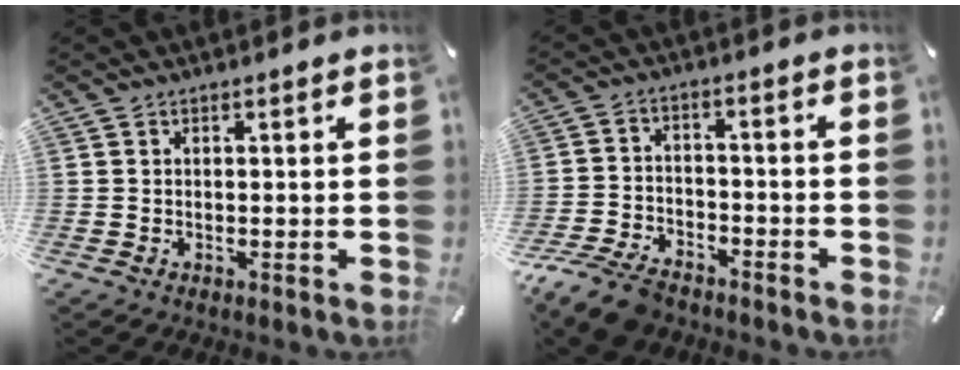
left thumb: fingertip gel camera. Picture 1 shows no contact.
{"total": 8.9, "force": [-7.2, 3.9, 3.5], "torque": [-0.070, 0.034, -0.137]}